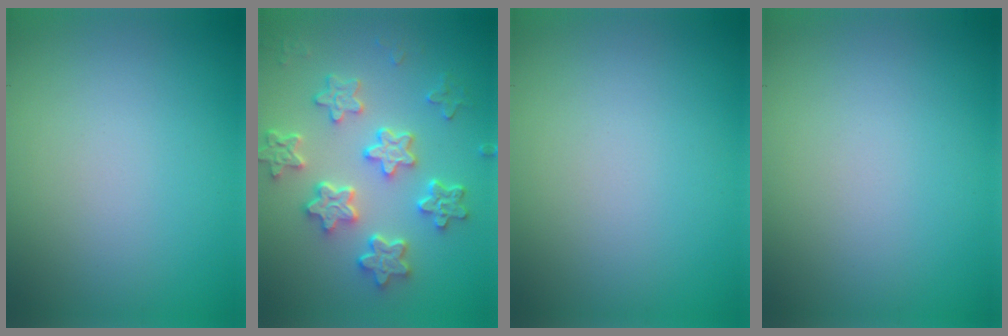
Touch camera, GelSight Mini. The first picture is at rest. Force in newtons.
{"total": 5.7, "press": 4.6, "slide": 3.4}
{"total": 0.0}
{"total": 0.0}